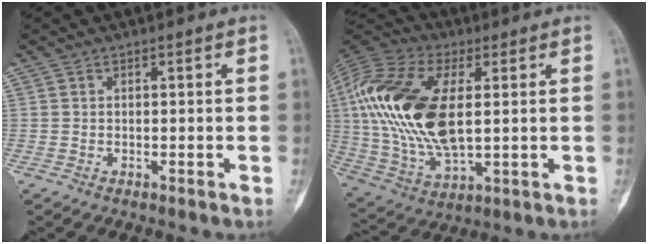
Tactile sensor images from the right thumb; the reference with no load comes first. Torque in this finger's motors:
{"motor_torque": [-0.88, 2.87, 2.38, 0.39, 0.83]}